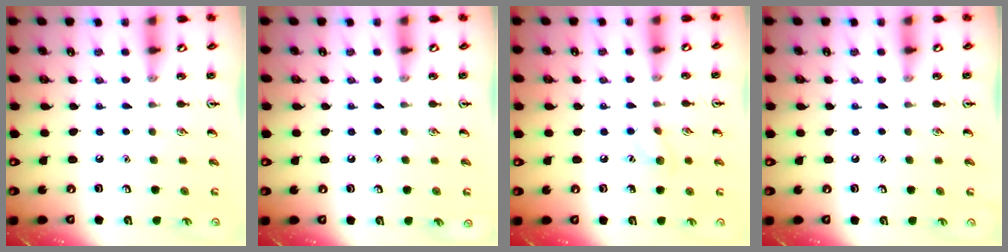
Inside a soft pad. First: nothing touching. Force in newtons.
{"total": 0.0}
{"total": 6.0, "press": 5.9, "slide": 1.1}
{"total": 0.0}